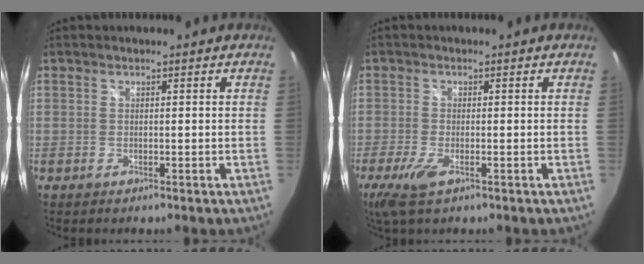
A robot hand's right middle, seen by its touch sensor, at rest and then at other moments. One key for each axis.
{"total": 5.0, "fx": -2.6, "fy": 1.4, "fz": 4.0, "tx": -0.094, "ty": -0.016, "tz": -0.050}